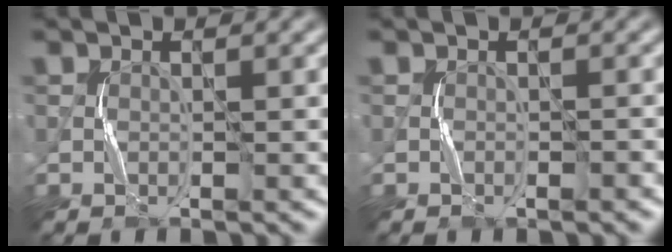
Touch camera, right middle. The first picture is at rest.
{"total": 0.7, "force": [-0.4, 0.4, 0.4], "torque": [-0.006, 0.002, -0.007]}